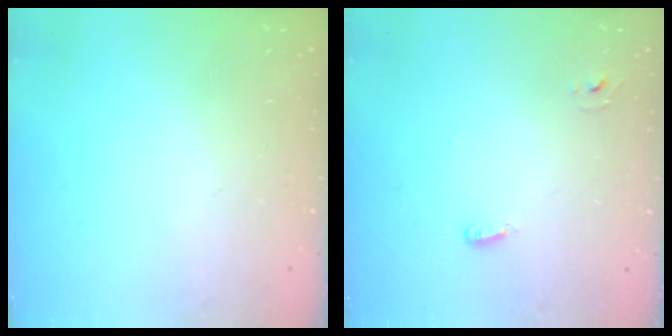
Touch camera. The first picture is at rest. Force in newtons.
{"total": 2.6, "press": 2.5, "slide": 0.6}